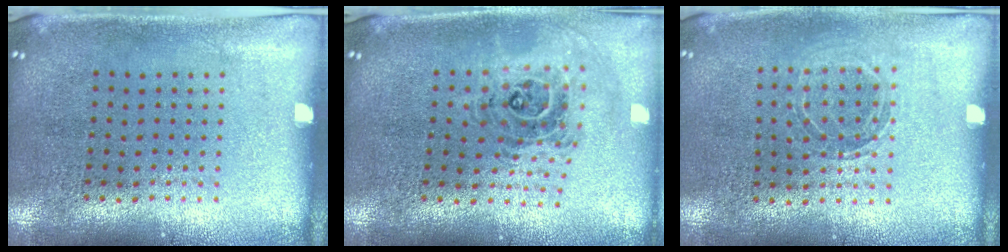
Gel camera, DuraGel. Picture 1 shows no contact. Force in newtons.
{"total": 1.0, "press": 1.0, "slide": 0.3}
{"total": 1.0, "press": 1.0, "slide": 0.2}